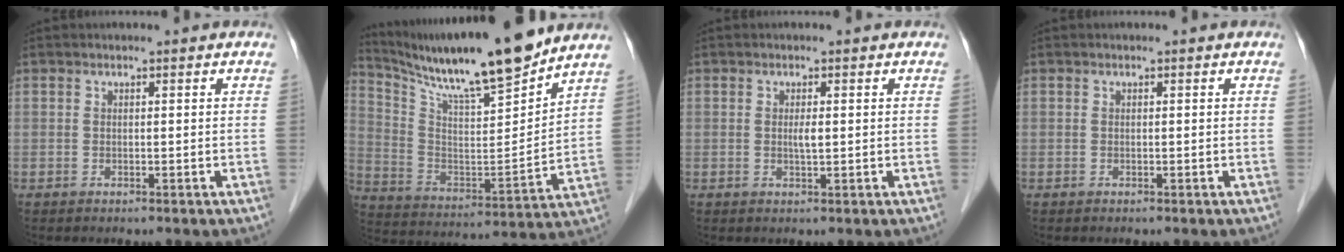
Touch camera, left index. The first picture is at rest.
{"total": 18.8, "force": [16.0, 0.3, 9.9], "torque": [-0.180, -0.010, 0.278]}
{"total": 1.4, "force": [0.1, 0.2, 1.3], "torque": [-0.027, -0.001, 0.002]}
{"total": 0.0}